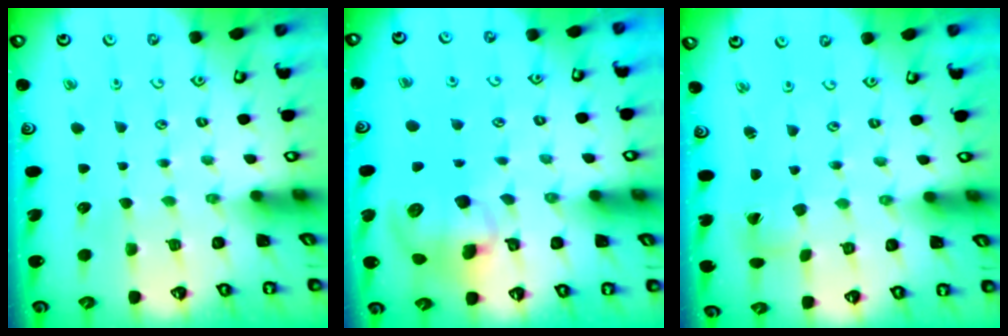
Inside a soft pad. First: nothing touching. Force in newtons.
{"total": 12.3, "press": 12.2, "slide": 1.5}
{"total": 0.7, "press": 0.7, "slide": 0.1}